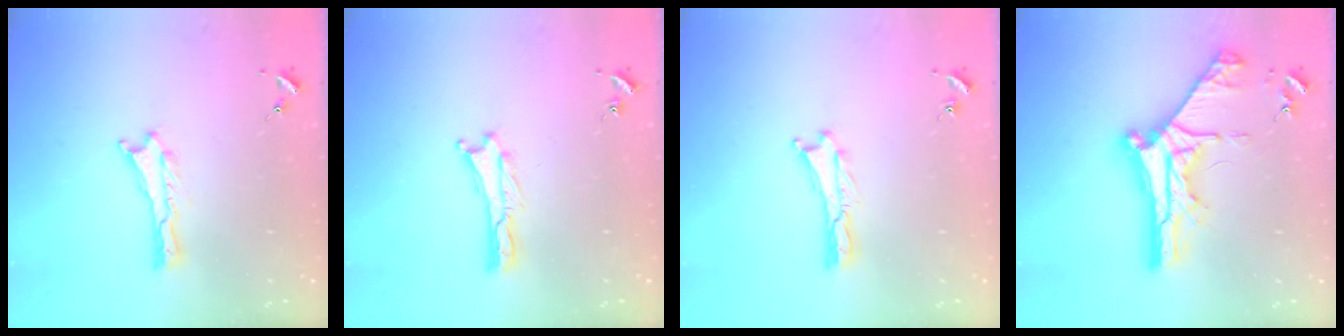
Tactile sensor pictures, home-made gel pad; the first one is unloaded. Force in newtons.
{"total": 0.0}
{"total": 0.0}
{"total": 10.1, "press": 10.1, "slide": 1.0}